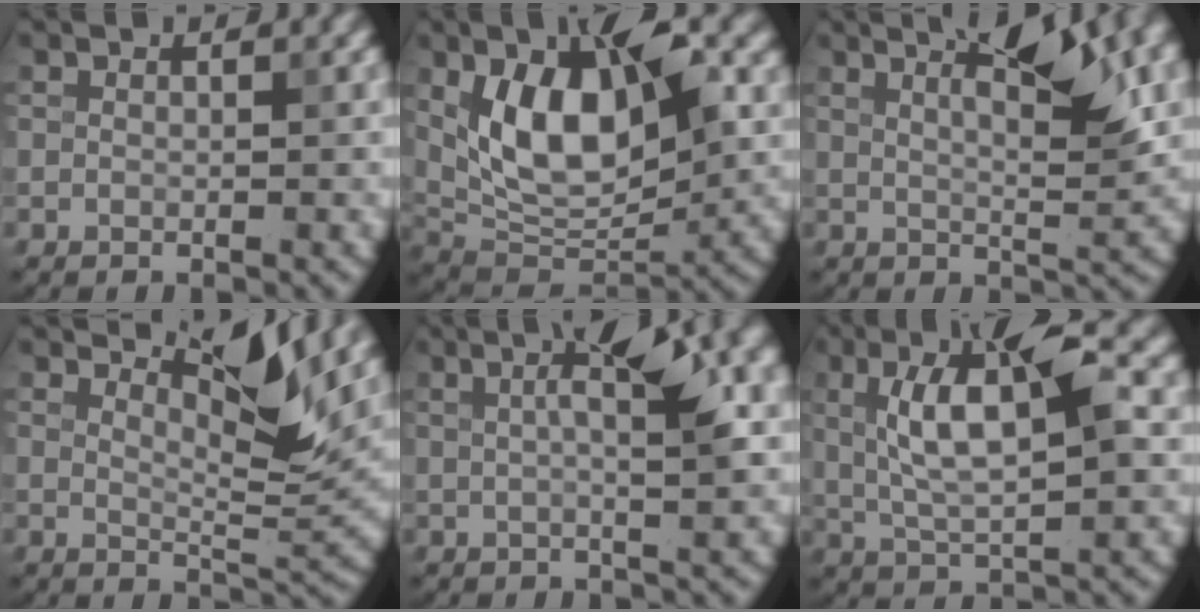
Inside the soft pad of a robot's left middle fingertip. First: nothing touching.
{"total": 8.6, "force": [1.3, 4.1, 7.5], "torque": [-0.146, -0.008, 0.037]}
{"total": 8.4, "force": [2.8, 2.4, 7.5], "torque": [-0.101, 0.025, 0.051]}
{"total": 4.2, "force": [3.0, 0.2, 3.0], "torque": [-0.065, -0.004, 0.068]}
{"total": 7.7, "force": [1.3, 2.7, 7.1], "torque": [-0.083, 0.026, 0.027]}
{"total": 6.6, "force": [0.2, 1.4, 6.4], "torque": [-0.128, 0.006, 0.021]}